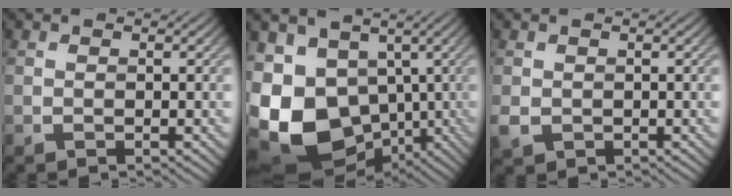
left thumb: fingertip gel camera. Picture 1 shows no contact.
{"total": 17.9, "force": [-5.1, 13.5, 10.7], "torque": [-0.255, -0.023, -0.072]}
{"total": 1.9, "force": [-0.2, 1.6, 1.0], "torque": [-0.028, -0.006, -0.003]}